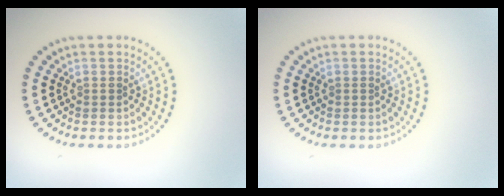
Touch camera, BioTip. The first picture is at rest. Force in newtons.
{"total": 0.0}